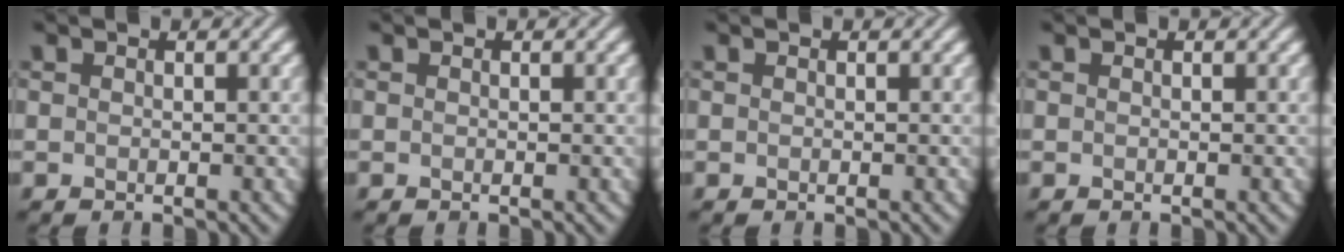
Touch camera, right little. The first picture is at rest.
{"total": 0.0}
{"total": 0.0}
{"total": 0.0}